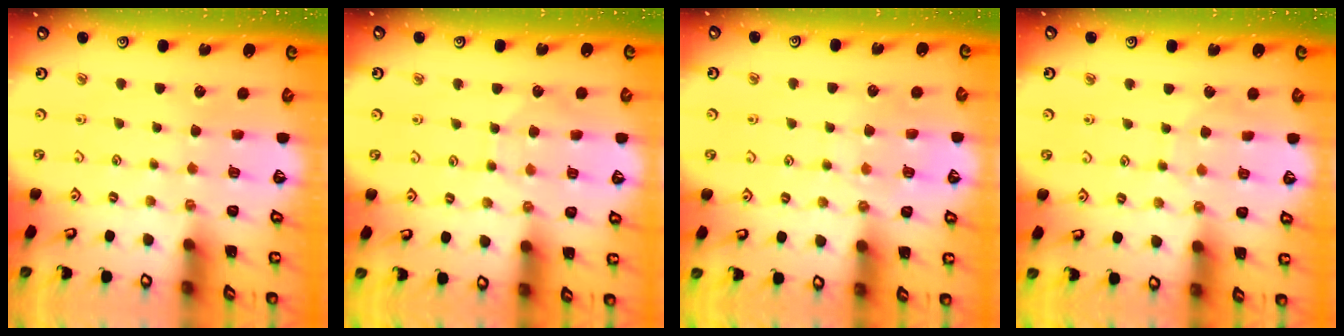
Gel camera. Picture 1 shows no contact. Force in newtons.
{"total": 5.7, "press": 5.7, "slide": 0.6}
{"total": 6.2, "press": 6.2, "slide": 1.0}
{"total": 5.5, "press": 5.5, "slide": 0.5}